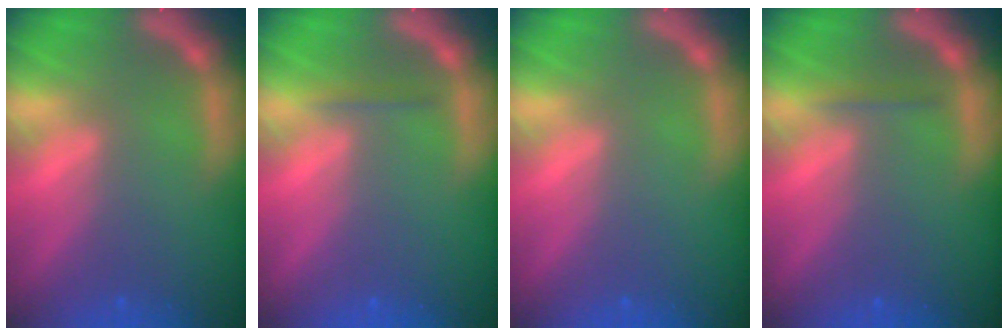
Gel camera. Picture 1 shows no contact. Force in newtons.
{"total": 0.9}
{"total": 0.0}
{"total": 0.9}